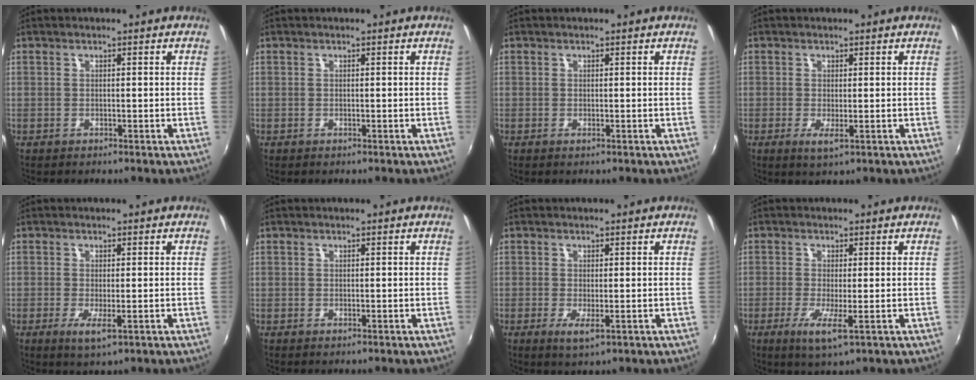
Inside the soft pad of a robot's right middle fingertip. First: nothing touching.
{"total": 0.0}
{"total": 0.0}
{"total": 2.3, "force": [-0.5, 0.4, 2.2], "torque": [-0.043, -0.011, -0.008]}
{"total": 3.3, "force": [-0.9, 0.6, 3.1], "torque": [-0.062, -0.014, -0.016]}
{"total": 0.0}
{"total": 2.9, "force": [-0.7, 0.6, 2.7], "torque": [-0.050, -0.014, -0.010]}
{"total": 4.6, "force": [-1.3, 0.2, 4.4], "torque": [-0.095, -0.017, -0.028]}